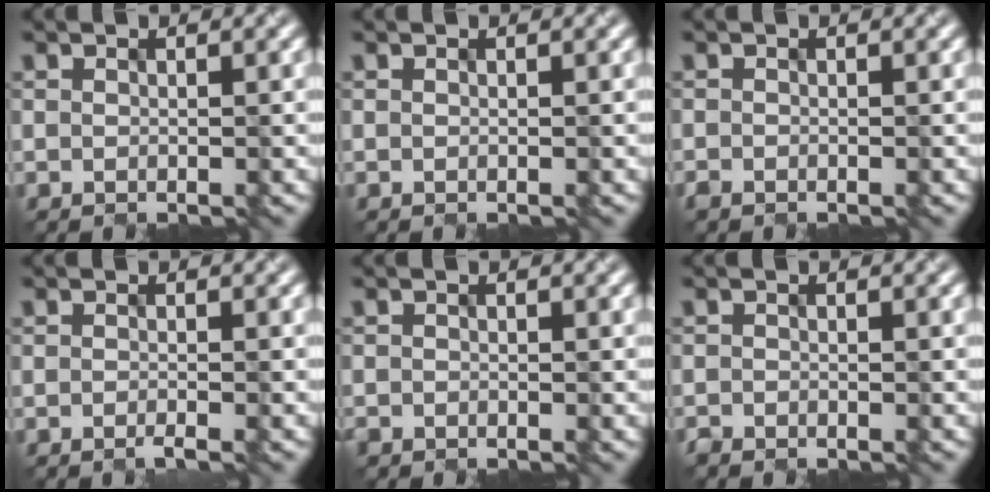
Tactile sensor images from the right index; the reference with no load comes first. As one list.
[{"total": 0.0}, {"total": 0.7, "force": [-0.5, 0.4, 0.3], "torque": [-0.006, -0.001, -0.010]}, {"total": 0.9, "force": [-0.6, 0.1, 0.7], "torque": [-0.010, -0.002, -0.013]}, {"total": 0.6, "force": [-0.5, 0.4, 0.1], "torque": [-0.001, 0.000, -0.010]}, {"total": 0.7, "force": [-0.7, 0.3, 0.0], "torque": [-0.002, 0.001, -0.014]}]